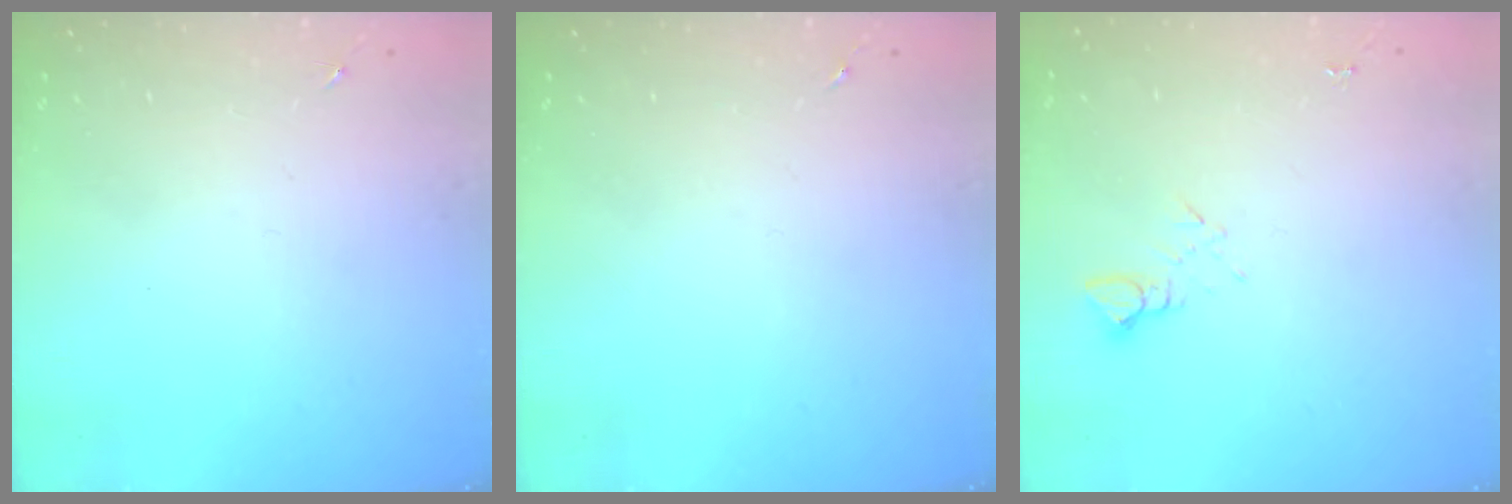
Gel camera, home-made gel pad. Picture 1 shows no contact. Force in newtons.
{"total": 0.0}
{"total": 2.7, "press": 2.7, "slide": 0.2}